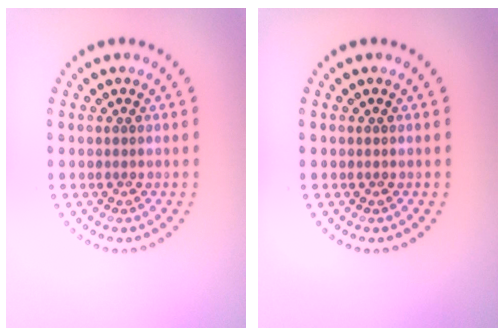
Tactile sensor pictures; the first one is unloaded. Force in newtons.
{"total": 0.0}